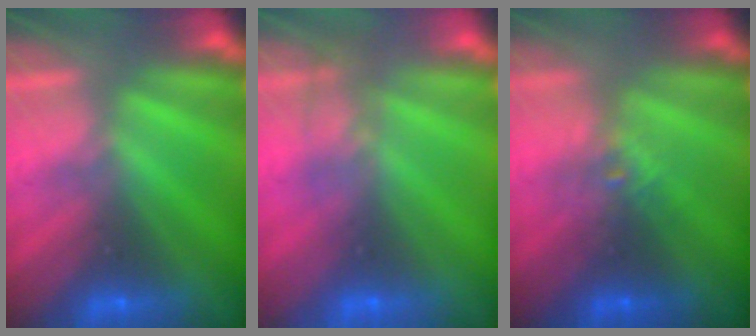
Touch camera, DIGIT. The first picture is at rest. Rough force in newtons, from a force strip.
{"total": 1.4}
{"total": 2.1}